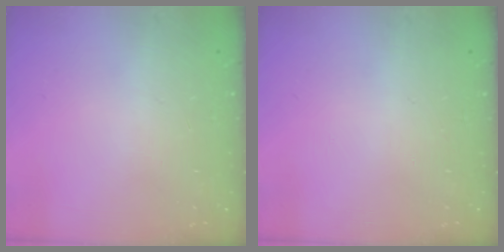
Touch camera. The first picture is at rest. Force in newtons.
{"total": 0.0}